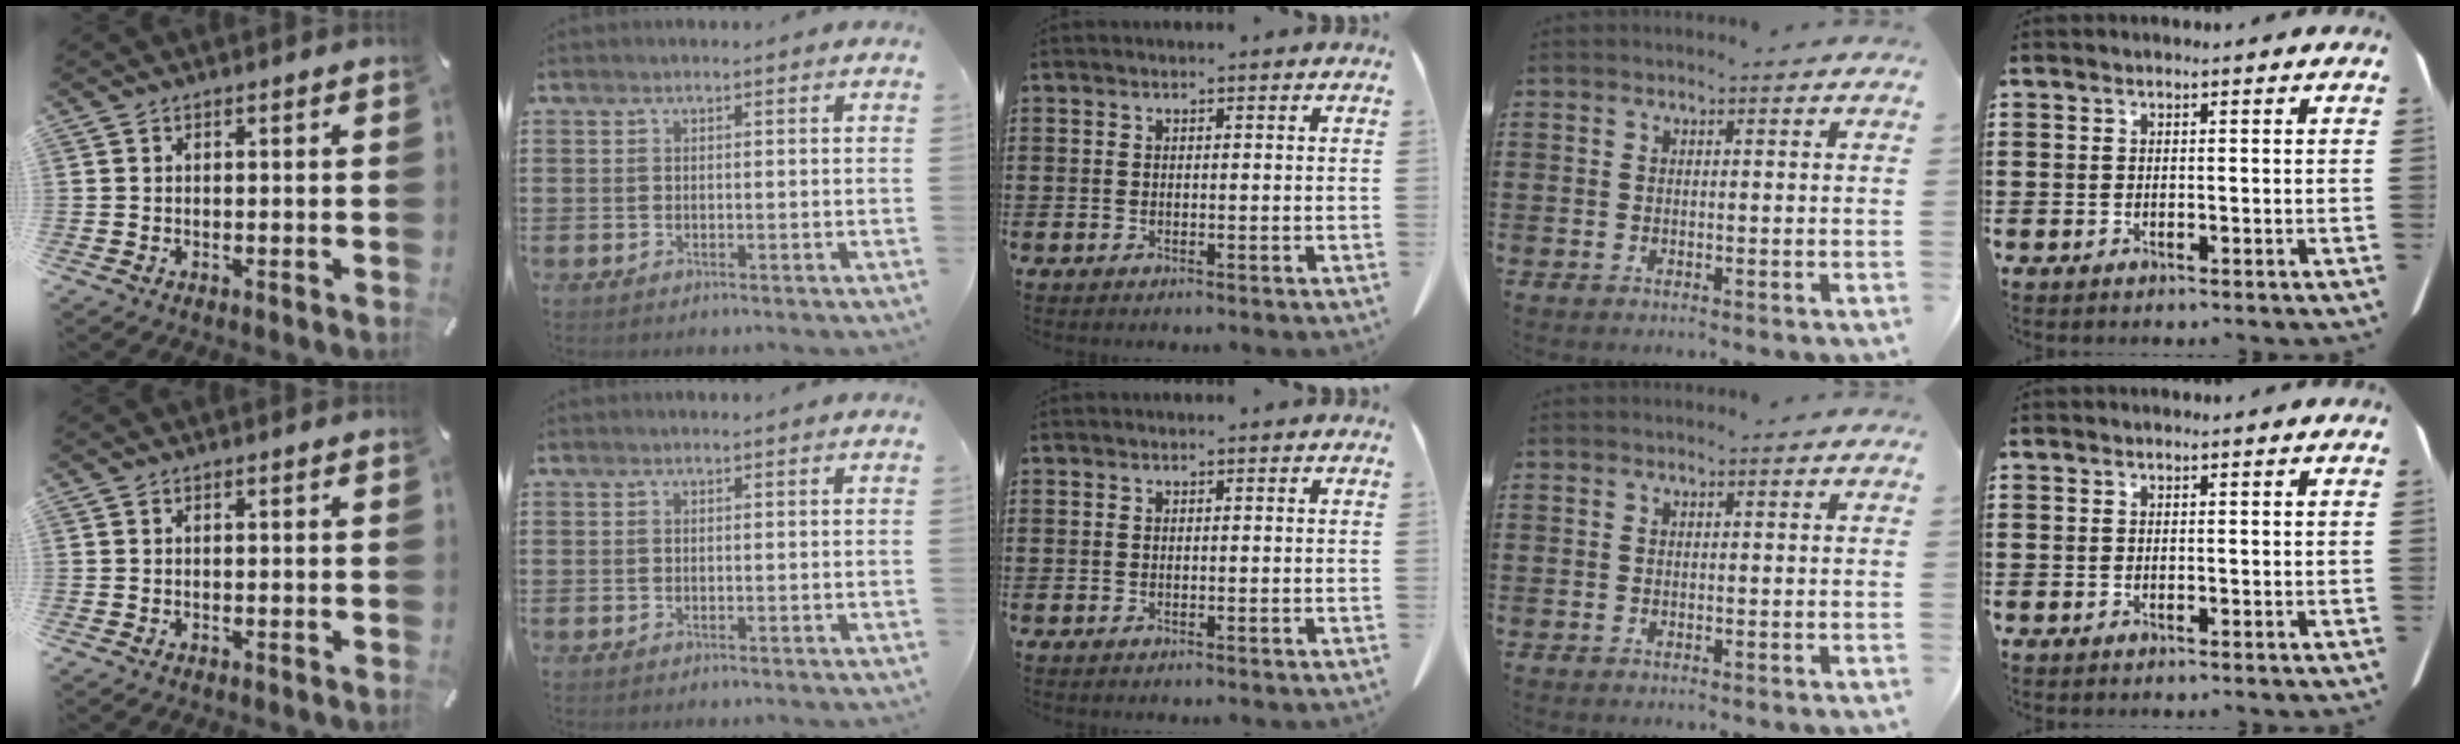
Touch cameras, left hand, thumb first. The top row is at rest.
{}